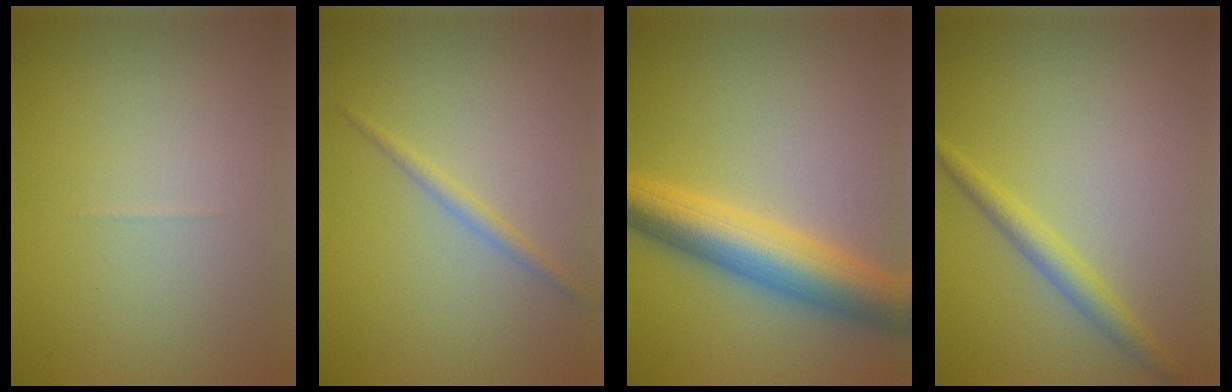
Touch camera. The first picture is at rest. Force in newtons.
{"total": 1.2, "press": 1.2, "slide": 0.0}
{"total": 7.5, "press": 7.5, "slide": 0.1}
{"total": 2.2, "press": 2.2, "slide": 0.1}